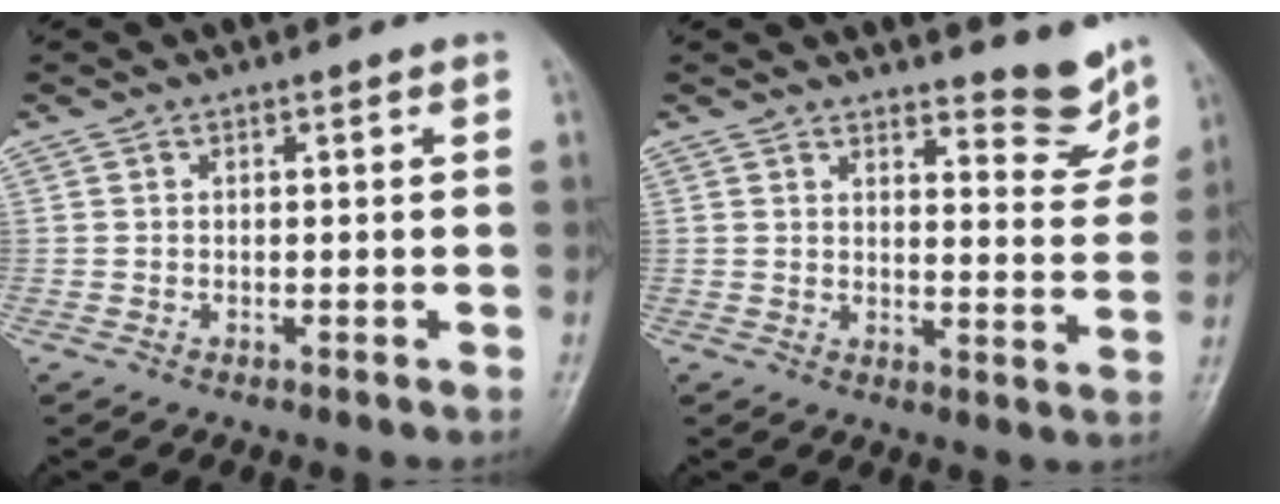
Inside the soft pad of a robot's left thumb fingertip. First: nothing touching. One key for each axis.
{"total": 7.8, "fx": 7.0, "fy": 2.1, "fz": 2.9, "tx": -0.014, "ty": -0.064, "tz": 0.082}